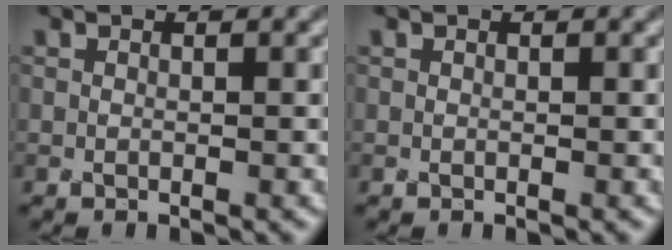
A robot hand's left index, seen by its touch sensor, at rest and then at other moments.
{"total": 0.0}